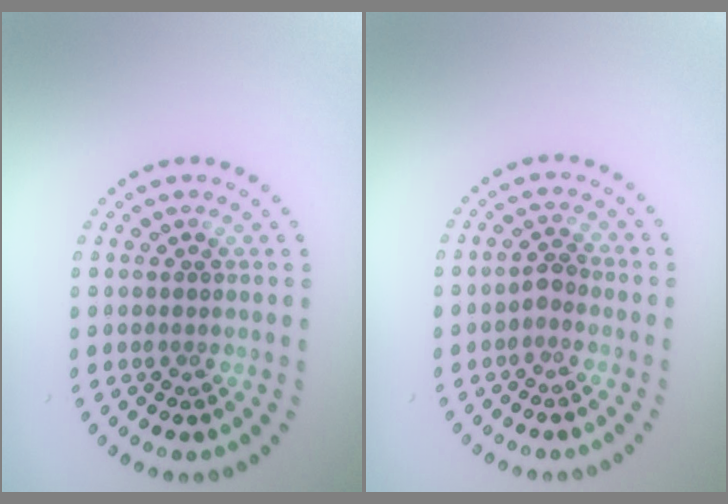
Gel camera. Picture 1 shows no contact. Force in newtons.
{"total": 1.3, "press": 1.0, "slide": 0.8}